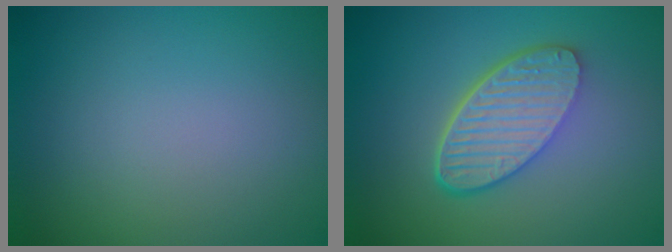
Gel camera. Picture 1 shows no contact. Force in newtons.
{"total": 6.1, "press": 4.4, "slide": 4.2}